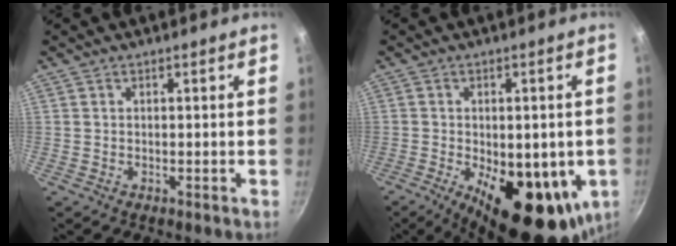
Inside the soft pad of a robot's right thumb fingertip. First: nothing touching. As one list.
[{"total": 20.1, "force": [-5.2, 9.3, 17.0], "torque": [-0.205, -0.016, -0.059]}]